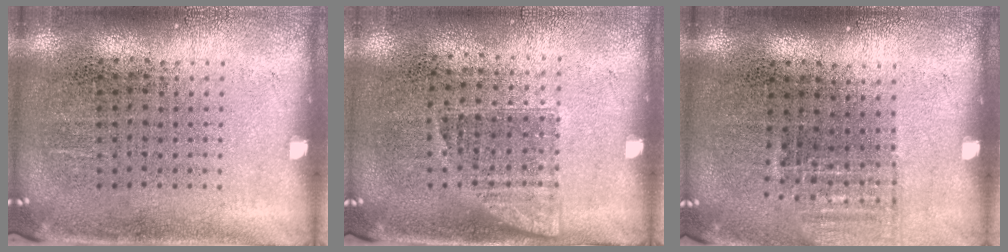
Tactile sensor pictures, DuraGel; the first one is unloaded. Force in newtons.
{"total": 1.0, "press": 0.8, "slide": 0.5}
{"total": 1.0, "press": 0.9, "slide": 0.5}